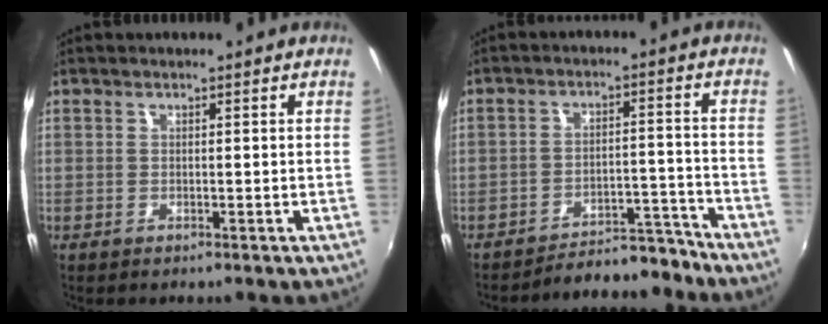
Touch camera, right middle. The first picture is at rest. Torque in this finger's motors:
{"motor_torque": [0.50, -0.95, -0.06, 0.01]}